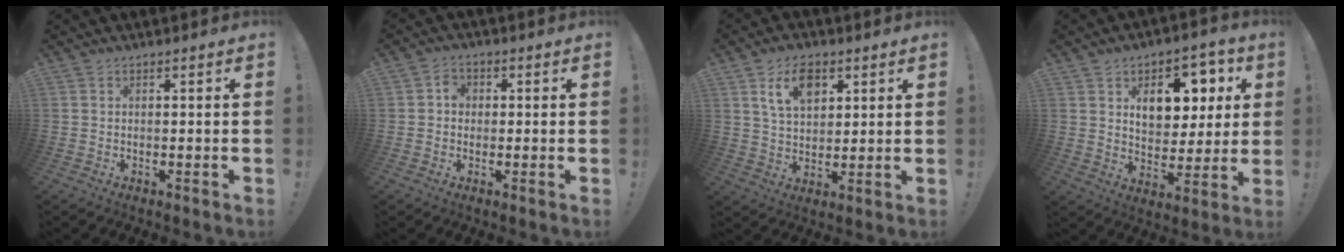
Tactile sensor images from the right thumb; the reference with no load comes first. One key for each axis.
{"total": 3.4, "fx": -0.3, "fy": 2.9, "fz": 1.8, "tx": -0.018, "ty": 0.004, "tz": -0.008}
{"total": 9.9, "fx": 5.0, "fy": 6.1, "fz": 6.0, "tx": -0.101, "ty": -0.007, "tz": 0.093}
{"total": 12.1, "fx": 4.7, "fy": 8.1, "fz": 7.6, "tx": -0.104, "ty": -0.018, "tz": 0.087}